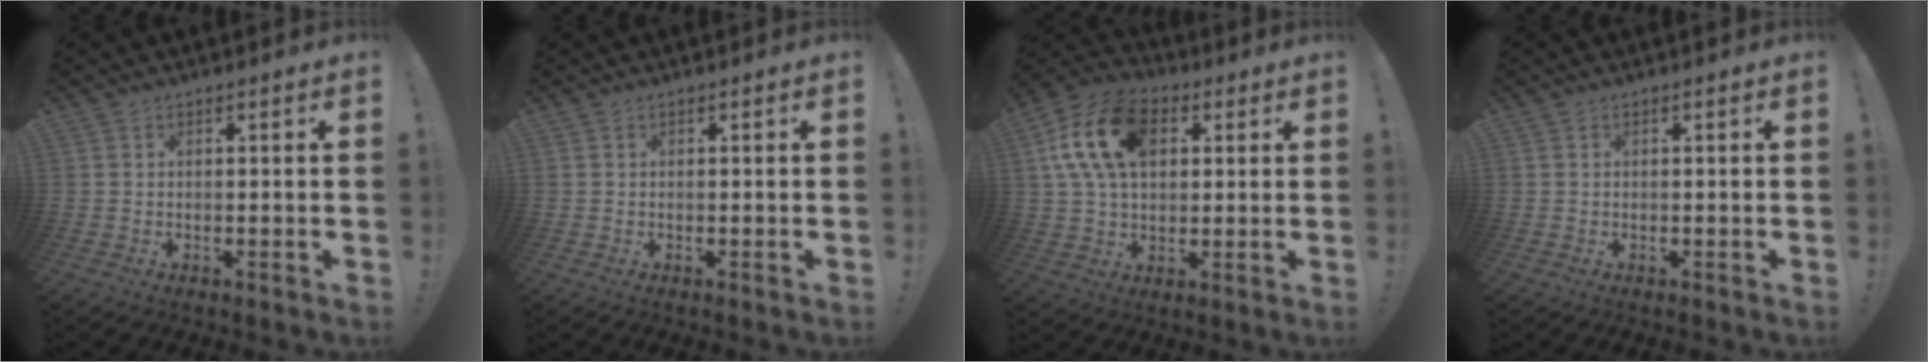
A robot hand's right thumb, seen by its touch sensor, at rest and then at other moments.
{"total": 0.0}
{"total": 18.2, "force": [5.3, 12.3, 12.3], "torque": [-0.219, 0.003, 0.099]}
{"total": 0.0}